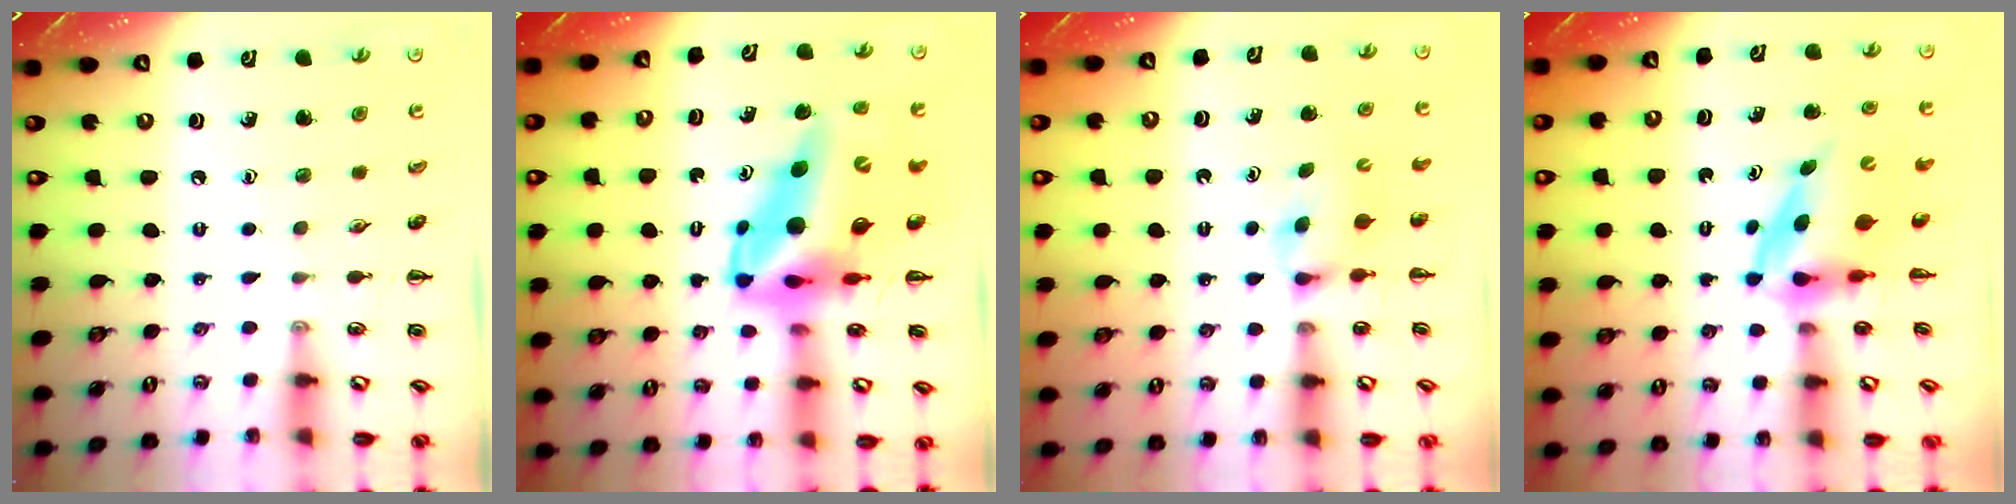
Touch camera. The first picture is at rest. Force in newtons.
{"total": 13.2, "press": 12.5, "slide": 4.1}
{"total": 2.5, "press": 2.2, "slide": 1.2}
{"total": 4.0, "press": 3.9, "slide": 0.8}